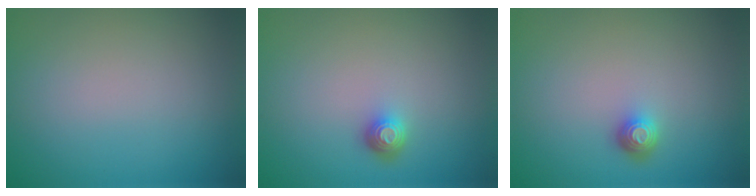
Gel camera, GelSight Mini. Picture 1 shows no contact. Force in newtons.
{"total": 1.6, "press": 1.3, "slide": 1.0}
{"total": 1.6, "press": 1.3, "slide": 1.0}